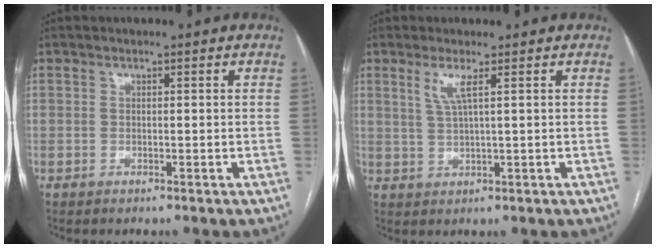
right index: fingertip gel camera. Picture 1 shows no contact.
{"total": 3.1, "force": [1.5, -0.2, 2.8], "torque": [-0.063, -0.004, 0.032]}